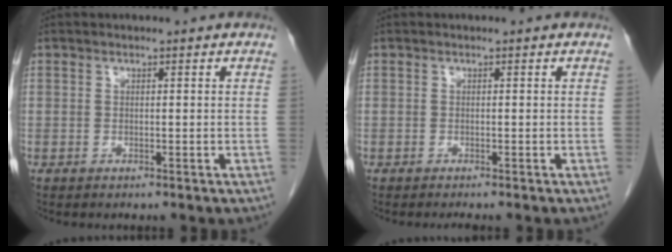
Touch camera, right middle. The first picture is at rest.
{"total": 1.2, "force": [-1.0, -0.1, 0.6], "torque": [-0.006, 0.000, -0.014]}